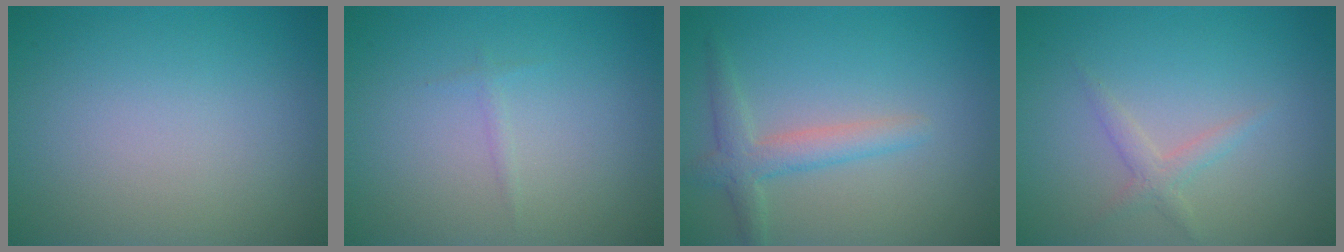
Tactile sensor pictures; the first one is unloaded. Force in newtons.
{"total": 0.5, "press": 0.5, "slide": 0.1}
{"total": 2.8, "press": 2.8, "slide": 0.1}
{"total": 1.5, "press": 1.5, "slide": 0.0}